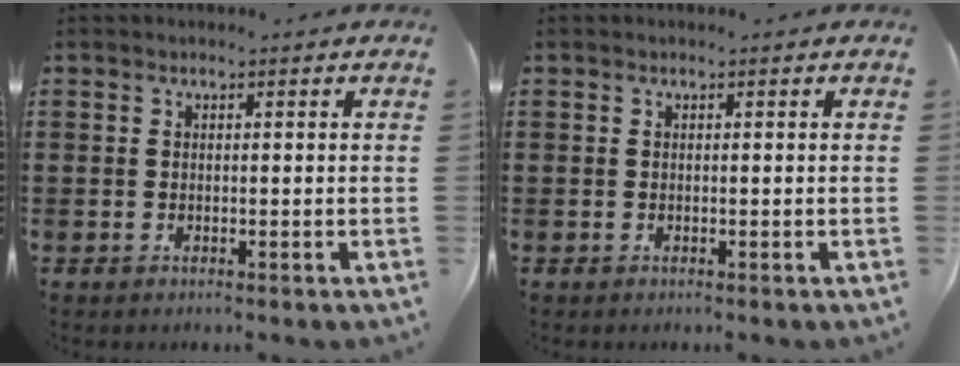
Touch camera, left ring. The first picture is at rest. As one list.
[{"total": 0.0}]